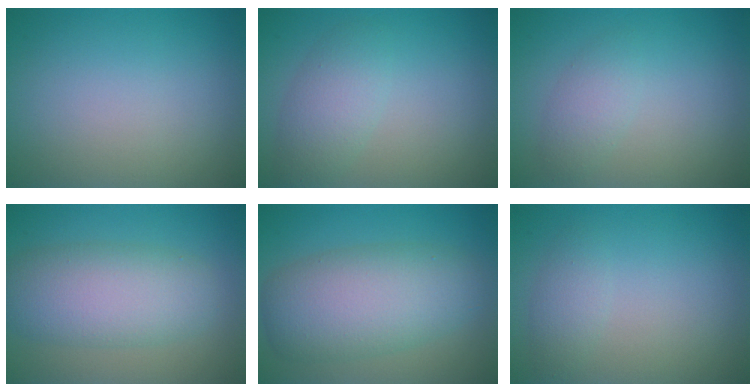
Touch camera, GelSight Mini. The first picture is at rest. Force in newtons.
{"total": 3.0, "press": 3.0, "slide": 0.1}
{"total": 1.8, "press": 1.8, "slide": 0.0}
{"total": 6.4, "press": 6.4, "slide": 0.5}
{"total": 7.7, "press": 7.6, "slide": 0.5}
{"total": 1.4, "press": 1.4, "slide": 0.1}